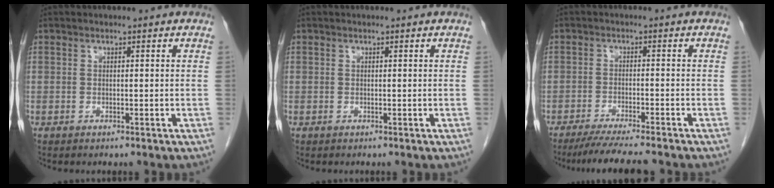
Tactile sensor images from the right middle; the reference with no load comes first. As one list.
[{"total": 0.0}, {"total": 9.0, "force": [-7.7, 0.0, 4.6], "torque": [-0.062, -0.023, -0.120]}]